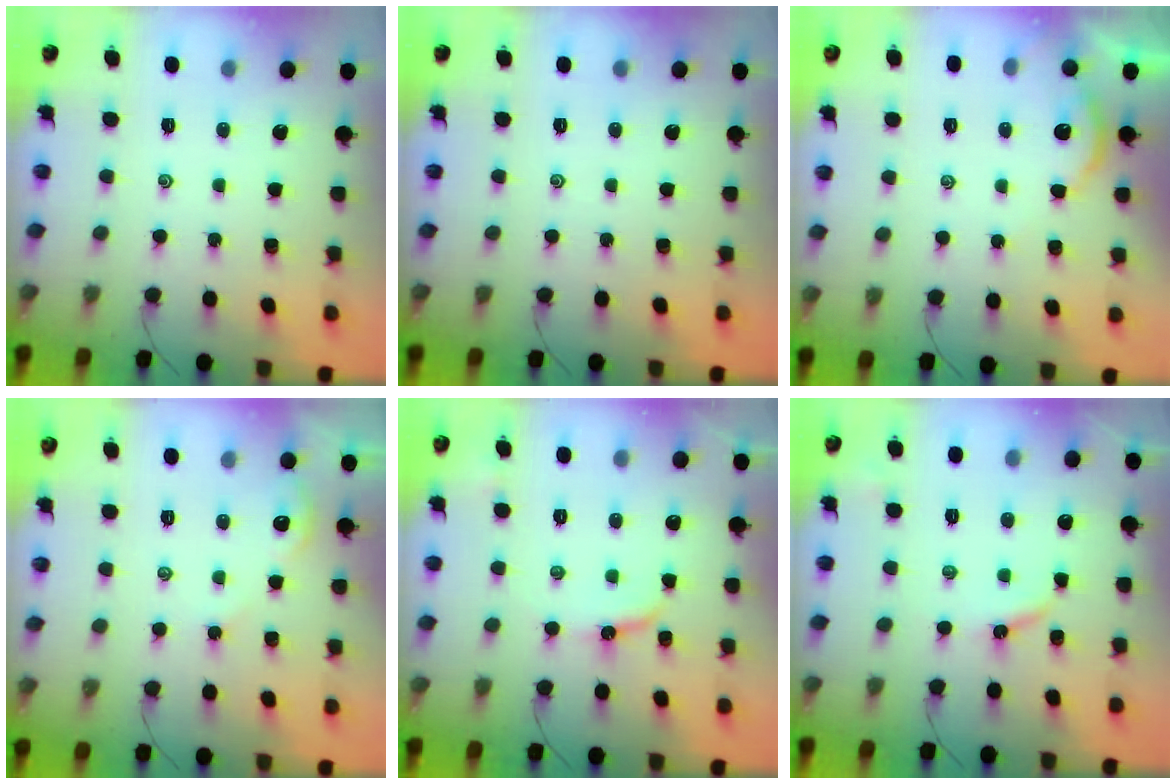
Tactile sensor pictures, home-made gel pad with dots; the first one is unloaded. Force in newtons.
{"total": 0.0}
{"total": 3.1, "press": 3.0, "slide": 0.3}
{"total": 2.4, "press": 2.4, "slide": 0.4}
{"total": 5.7, "press": 5.7, "slide": 0.6}
{"total": 4.8, "press": 4.8, "slide": 0.4}